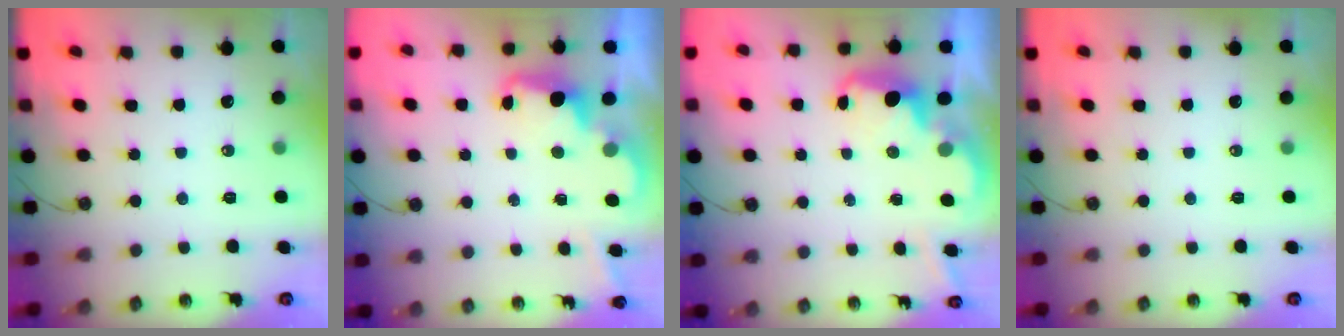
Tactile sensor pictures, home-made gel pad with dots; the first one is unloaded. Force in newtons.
{"total": 2.3, "press": 2.3, "slide": 0.5}
{"total": 2.8, "press": 2.8, "slide": 0.5}
{"total": 0.0}